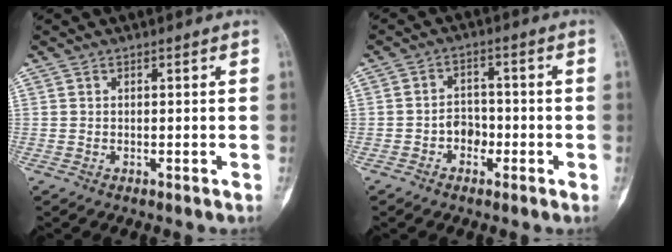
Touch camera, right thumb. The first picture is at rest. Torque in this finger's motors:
{"motor_torque": [0.64, 0.23, -0.03, -0.01, -0.01]}